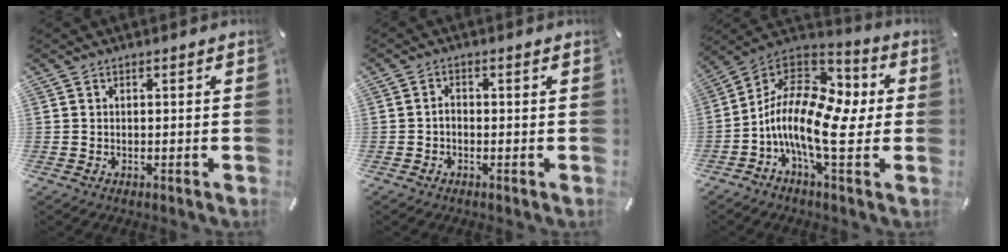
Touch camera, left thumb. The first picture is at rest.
{"total": 1.4, "force": [-0.4, 0.6, 1.2], "torque": [-0.025, 0.002, -0.009]}
{"total": 17.8, "force": [-3.3, 8.2, 15.5], "torque": [-0.313, -0.004, -0.058]}